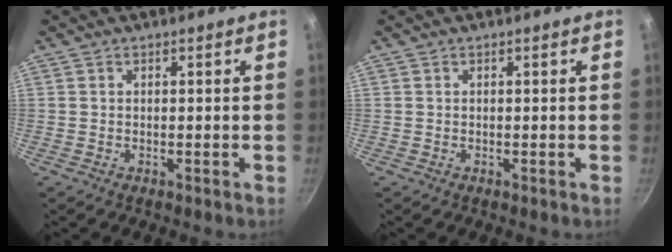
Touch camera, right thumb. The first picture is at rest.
{"total": 0.0}